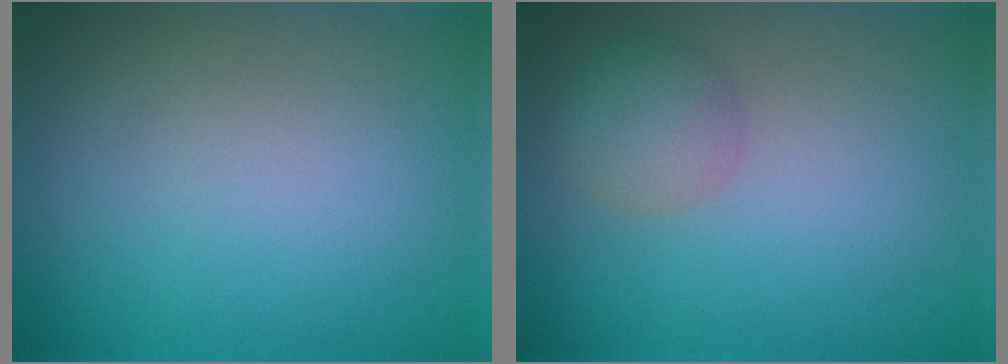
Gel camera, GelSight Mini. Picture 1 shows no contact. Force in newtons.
{"total": 2.8, "press": 2.8, "slide": 0.1}